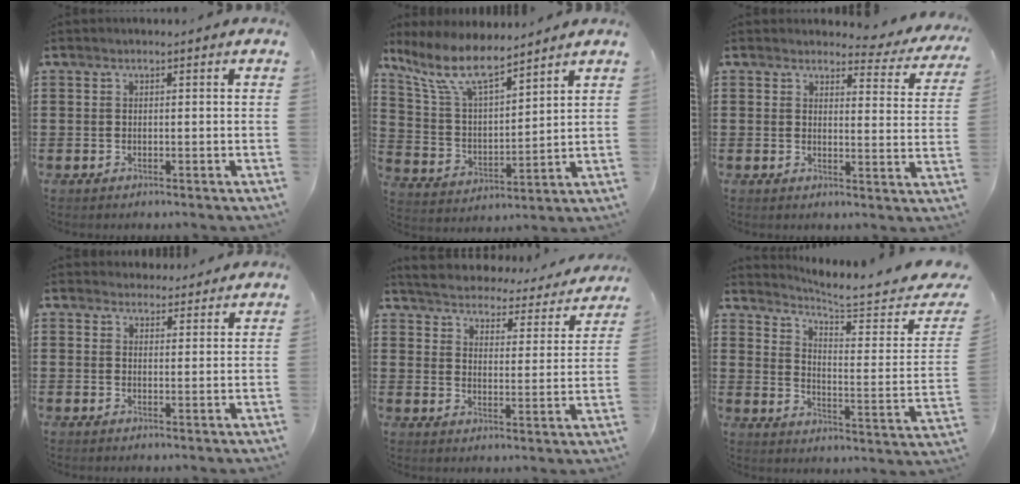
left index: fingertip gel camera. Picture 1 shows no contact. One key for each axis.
{"total": 9.4, "fx": 7.4, "fy": 2.2, "fz": 5.2, "tx": -0.129, "ty": -0.029, "tz": 0.133}
{"total": 3.7, "fx": 3.3, "fy": 1.2, "fz": 1.2, "tx": -0.024, "ty": -0.020, "tz": 0.055}
{"total": 3.1, "fx": 2.9, "fy": 0.9, "fz": 0.1, "tx": -0.011, "ty": -0.004, "tz": 0.056}
{"total": 3.6, "fx": 3.6, "fy": 0.0, "fz": 0.1, "tx": -0.026, "ty": -0.031, "tz": 0.054}
{"total": 5.6, "fx": 5.1, "fy": -0.1, "fz": 2.1, "tx": -0.062, "ty": -0.047, "tz": 0.084}